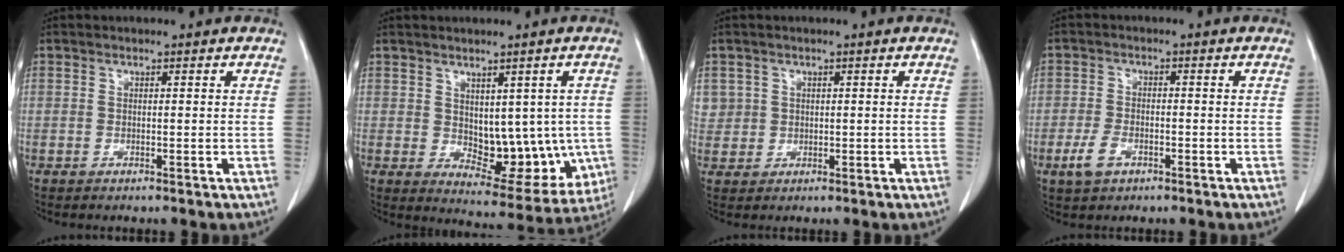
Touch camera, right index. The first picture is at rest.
{"total": 11.1, "force": [-0.1, 6.5, 9.0], "torque": [-0.098, 0.001, 0.026]}
{"total": 2.3, "force": [0.8, 2.2, -0.1], "torque": [0.022, 0.004, 0.012]}
{"total": 4.0, "force": [-2.0, 2.4, 2.4], "torque": [-0.054, 0.000, -0.034]}